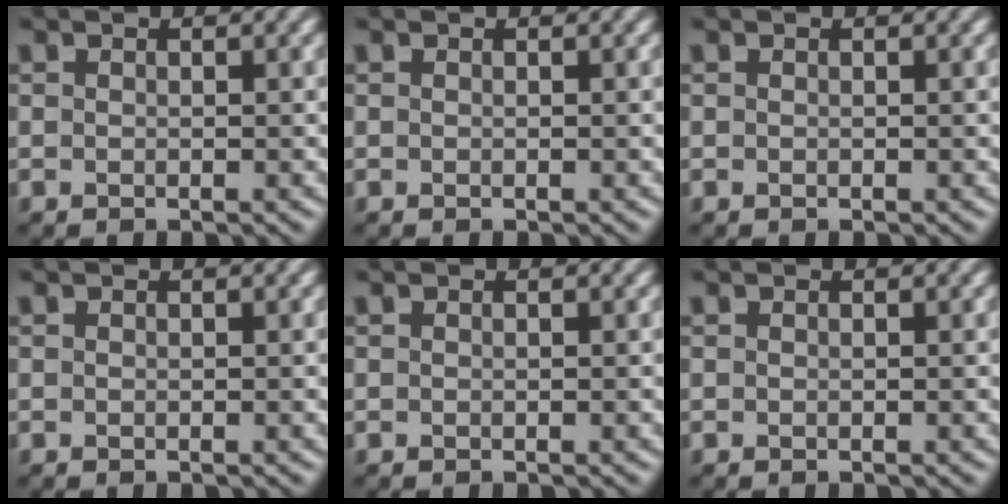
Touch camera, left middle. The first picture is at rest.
{"total": 0.0}
{"total": 0.0}
{"total": 0.0}
{"total": 0.0}
{"total": 0.0}